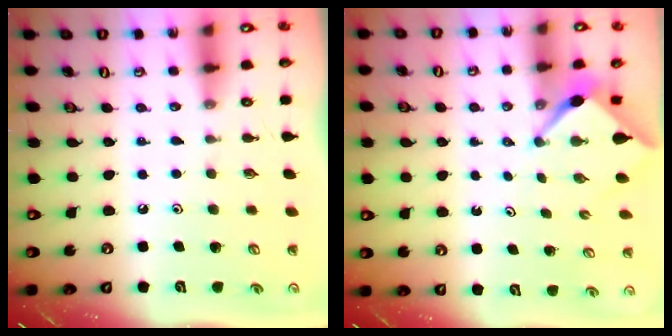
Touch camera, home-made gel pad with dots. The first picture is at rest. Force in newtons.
{"total": 2.6, "press": 2.6, "slide": 0.3}